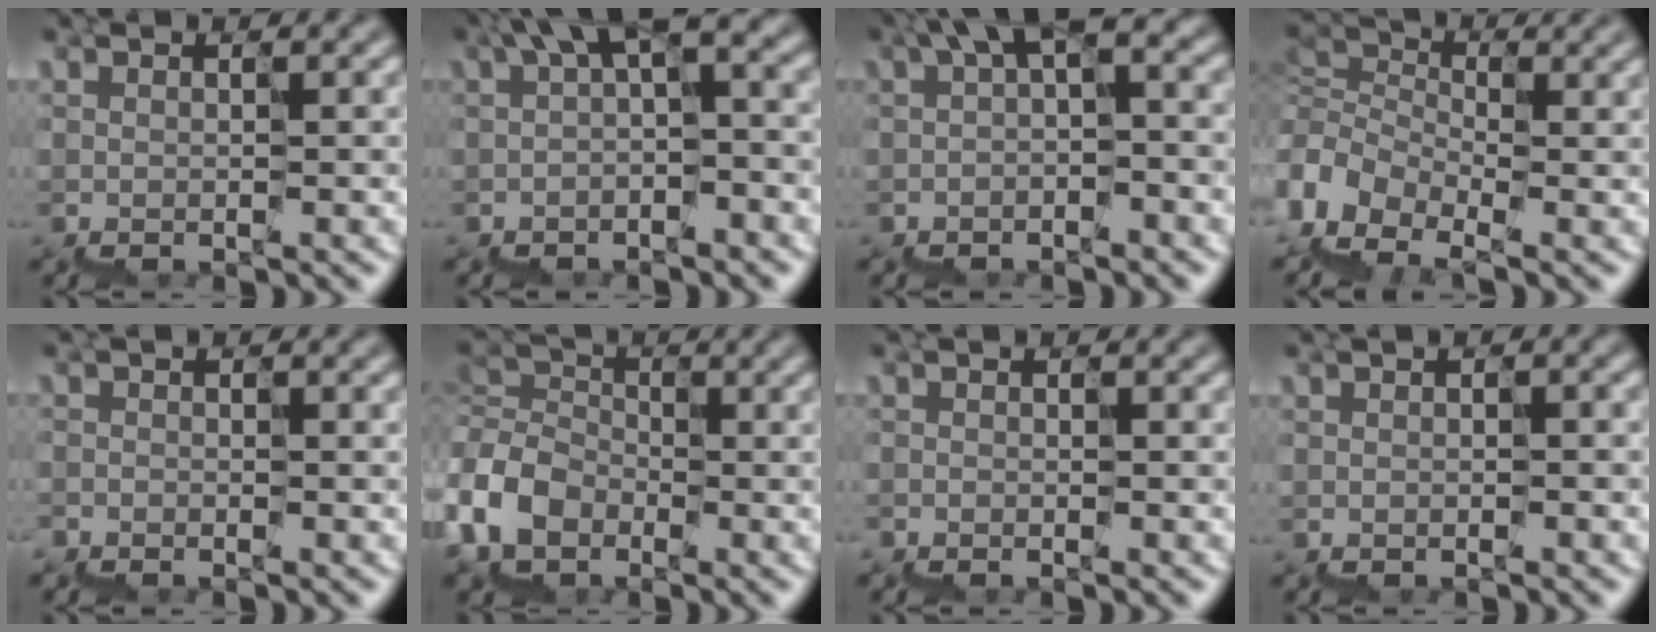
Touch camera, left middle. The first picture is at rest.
{"total": 4.6, "force": [1.2, 1.7, 4.1], "torque": [-0.069, 0.013, 0.013]}
{"total": 3.2, "force": [0.4, 1.2, 3.0], "torque": [-0.053, 0.009, 0.000]}
{"total": 3.8, "force": [-3.4, 1.8, -0.3], "torque": [-0.001, -0.004, -0.088]}
{"total": 1.4, "force": [-1.1, -0.4, -0.8], "torque": [0.011, -0.005, -0.026]}
{"total": 5.2, "force": [-4.7, 2.1, -0.9], "torque": [0.007, -0.004, -0.105]}
{"total": 1.1, "force": [-0.8, -0.3, -0.6], "torque": [0.007, -0.004, -0.017]}
{"total": 0.8, "force": [-0.4, 0.4, 0.5], "torque": [-0.006, 0.002, -0.009]}